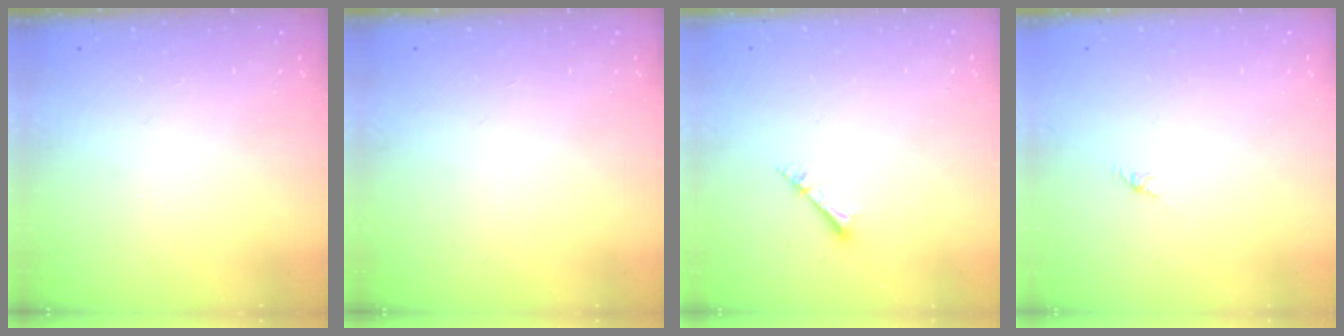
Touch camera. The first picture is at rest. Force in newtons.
{"total": 0.0}
{"total": 2.6, "press": 2.6, "slide": 0.3}
{"total": 0.0}